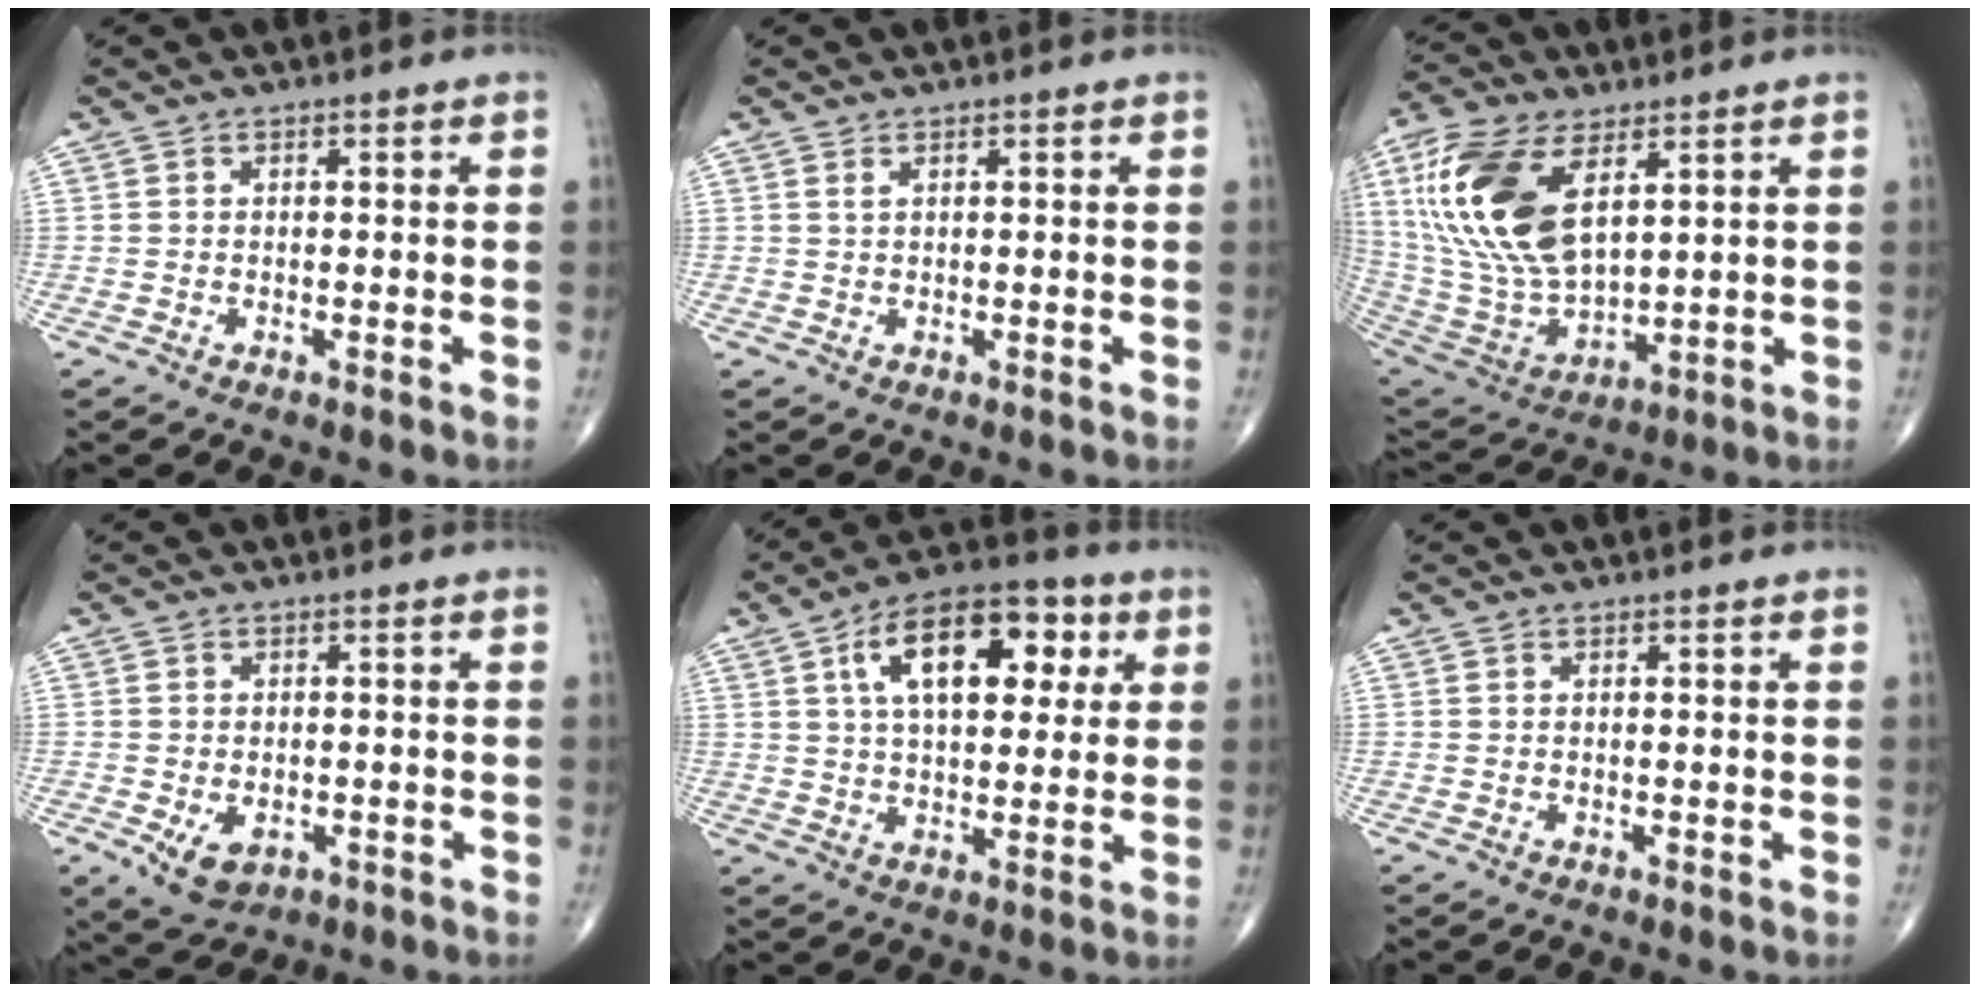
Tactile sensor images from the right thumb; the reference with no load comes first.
{"total": 0.6, "force": [0.4, 0.1, 0.4], "torque": [-0.011, 0.002, 0.010]}
{"total": 21.2, "force": [7.5, 10.8, 16.7], "torque": [-0.343, -0.029, 0.147]}
{"total": 5.9, "force": [-2.0, 3.9, 3.9], "torque": [-0.058, 0.000, -0.020]}
{"total": 16.9, "force": [5.7, 8.8, 13.3], "torque": [-0.177, 0.006, 0.085]}
{"total": 0.0}